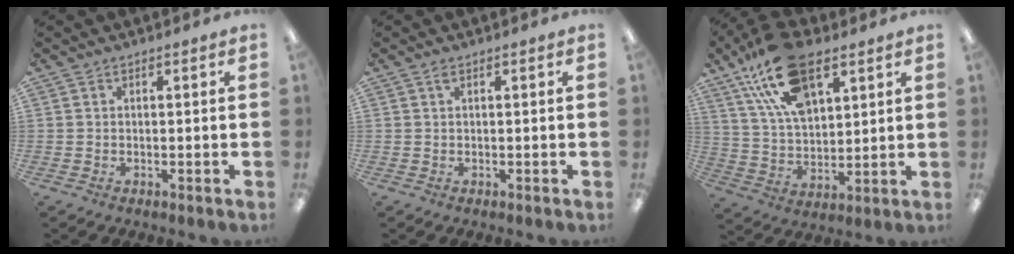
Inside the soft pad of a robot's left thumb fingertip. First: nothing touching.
{"total": 0.8, "force": [0.5, 0.2, 0.7], "torque": [-0.016, 0.004, 0.008]}
{"total": 19.3, "force": [11.6, 9.9, 11.9], "torque": [-0.217, -0.036, 0.207]}